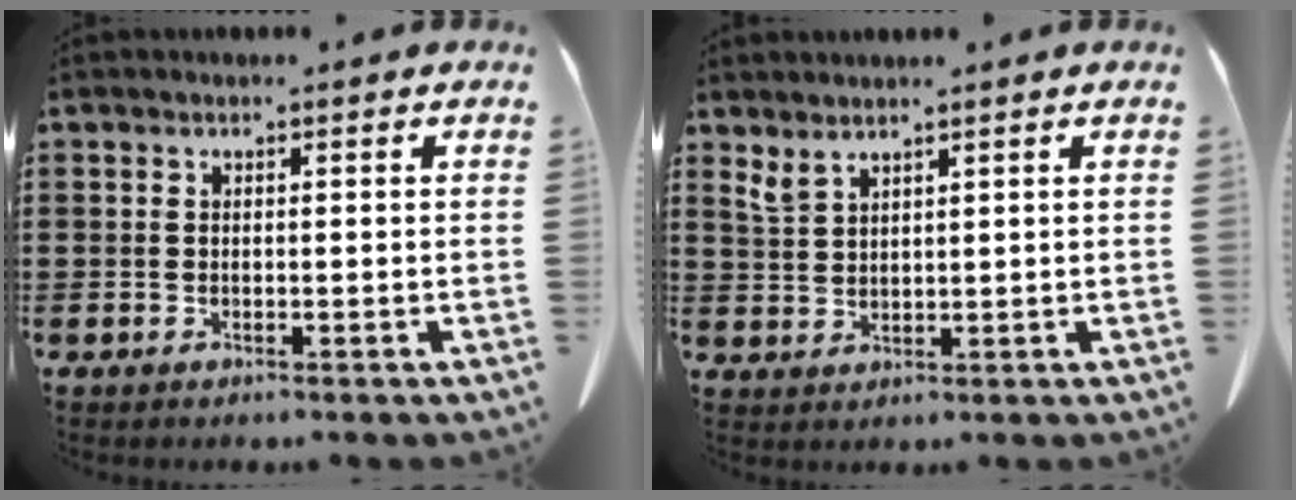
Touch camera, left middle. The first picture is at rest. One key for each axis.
{"total": 2.4, "fx": 2.1, "fy": 0.4, "fz": 1.1, "tx": -0.029, "ty": 0.000, "tz": 0.042}